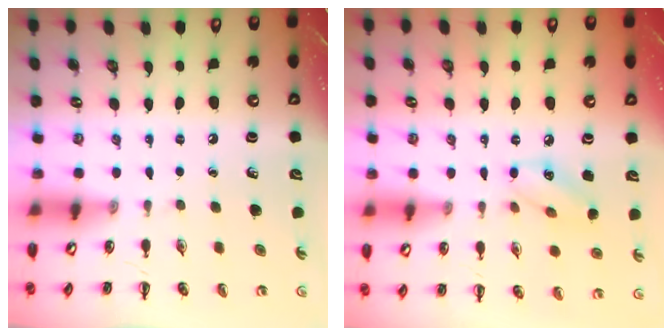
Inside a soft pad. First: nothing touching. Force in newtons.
{"total": 6.8, "press": 6.8, "slide": 0.7}